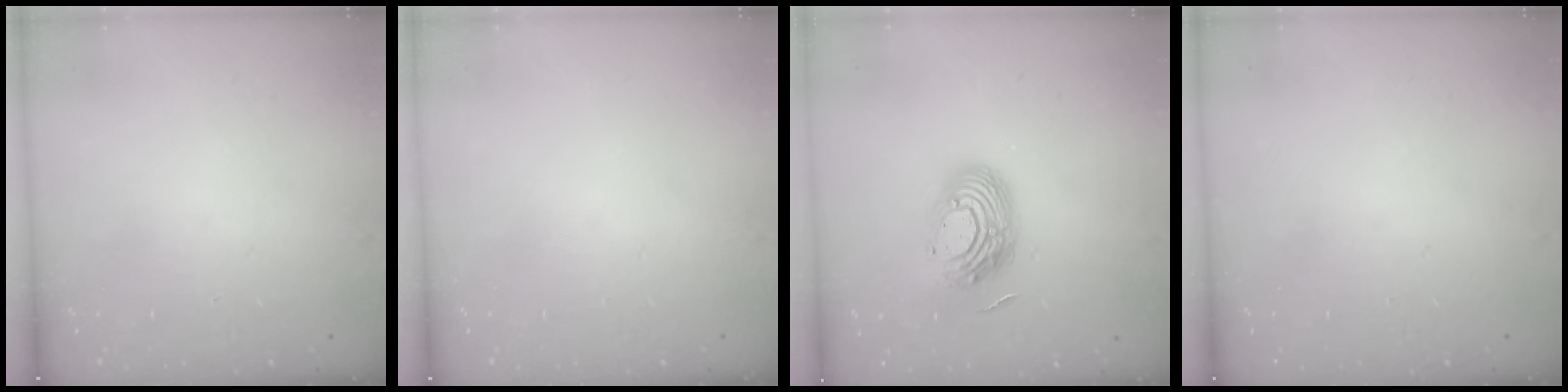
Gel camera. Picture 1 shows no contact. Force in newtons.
{"total": 0.0}
{"total": 14.5, "press": 14.5, "slide": 1.0}
{"total": 0.0}